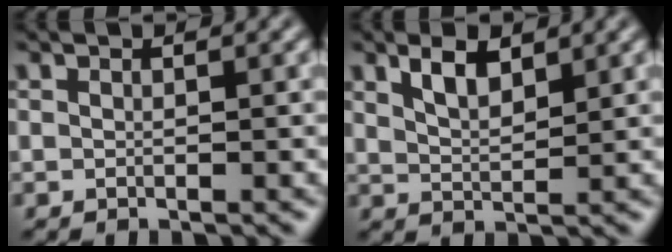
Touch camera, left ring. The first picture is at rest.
{"total": 2.8, "force": [1.9, 1.1, 1.8], "torque": [-0.038, -0.001, 0.036]}